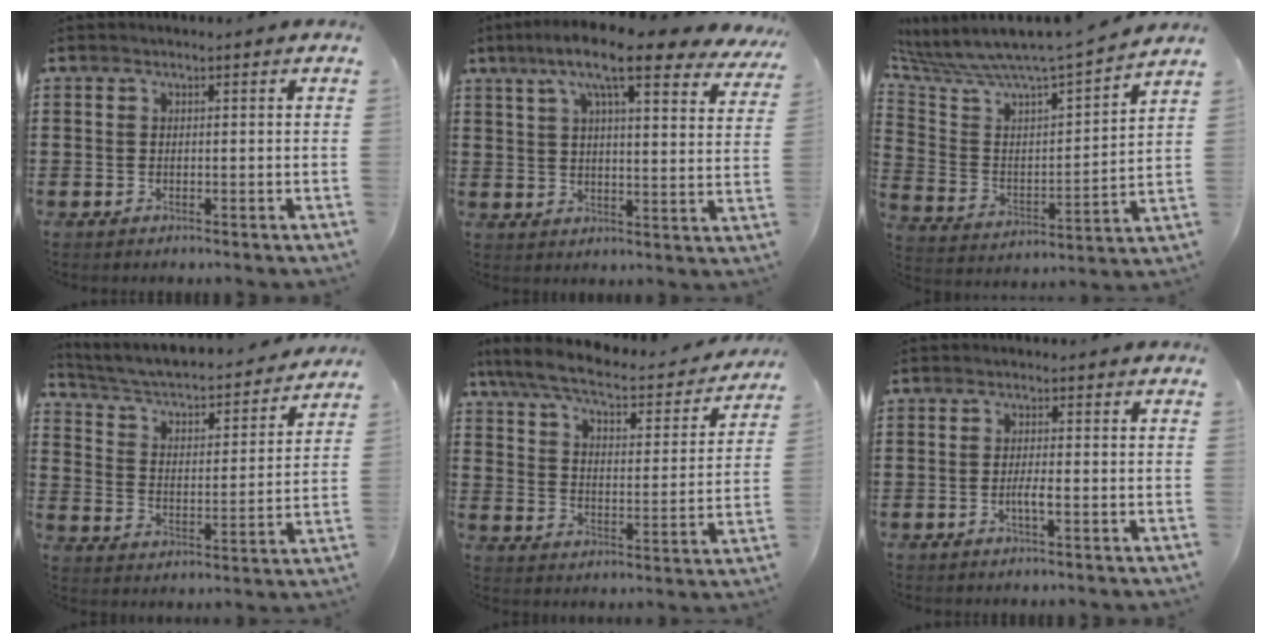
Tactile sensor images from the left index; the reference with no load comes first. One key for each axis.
{"total": 11.3, "fx": 8.3, "fy": 1.9, "fz": 7.4, "tx": -0.154, "ty": -0.018, "tz": 0.139}
{"total": 6.4, "fx": 6.1, "fy": -0.2, "fz": 1.7, "tx": -0.067, "ty": -0.067, "tz": 0.093}
{"total": 4.0, "fx": 3.5, "fy": 0.6, "fz": 1.7, "tx": -0.052, "ty": -0.034, "tz": 0.049}
{"total": 6.5, "fx": 5.5, "fy": 1.0, "fz": 3.2, "tx": -0.087, "ty": -0.036, "tz": 0.092}
{"total": 2.1, "fx": -0.7, "fy": 0.2, "fz": 1.9, "tx": -0.034, "ty": 0.000, "tz": -0.013}